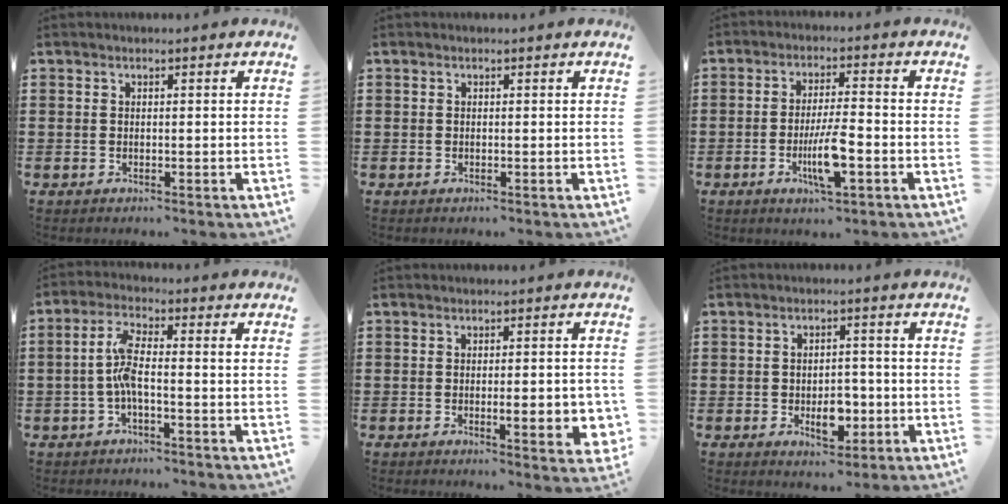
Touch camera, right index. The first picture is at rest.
{"total": 0.0}
{"total": 6.8, "force": [-2.4, 1.2, 6.3], "torque": [-0.121, -0.010, -0.044]}
{"total": 5.7, "force": [-0.7, 1.6, 5.5], "torque": [-0.120, 0.002, -0.022]}
{"total": 5.5, "force": [-1.1, 1.3, 5.2], "torque": [-0.066, -0.009, -0.017]}
{"total": 5.6, "force": [-1.6, 3.3, 4.2], "torque": [-0.056, 0.003, -0.029]}